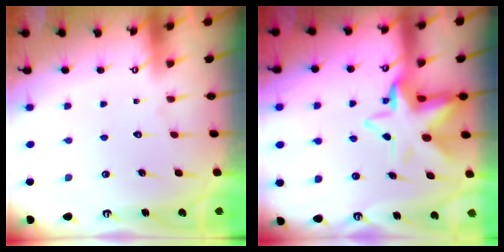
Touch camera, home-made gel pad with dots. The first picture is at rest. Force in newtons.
{"total": 9.6, "press": 9.5, "slide": 1.5}